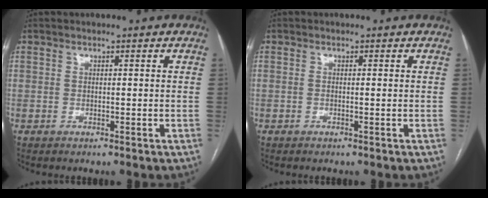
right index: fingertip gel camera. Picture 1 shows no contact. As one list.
[{"total": 0.0}]